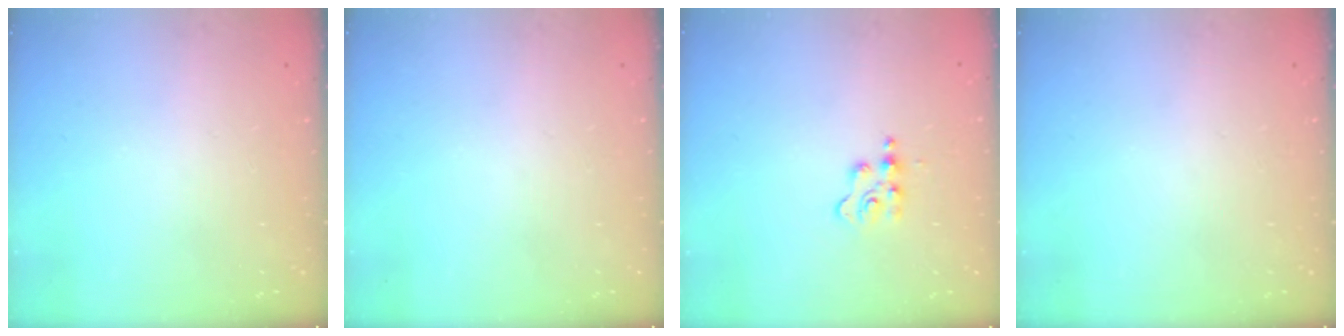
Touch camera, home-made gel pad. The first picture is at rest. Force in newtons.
{"total": 0.0}
{"total": 3.1, "press": 3.1, "slide": 0.5}
{"total": 0.0}